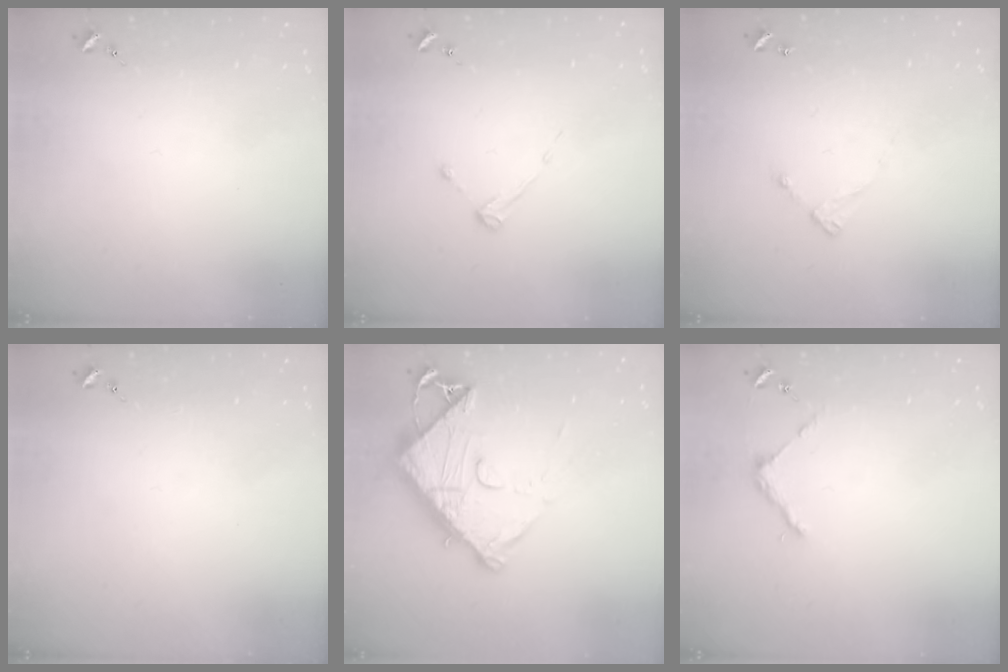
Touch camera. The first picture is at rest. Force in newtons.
{"total": 2.6, "press": 2.6, "slide": 0.4}
{"total": 5.2, "press": 5.2, "slide": 0.3}
{"total": 0.0}
{"total": 15.0, "press": 14.9, "slide": 1.7}
{"total": 3.8, "press": 3.8, "slide": 0.3}